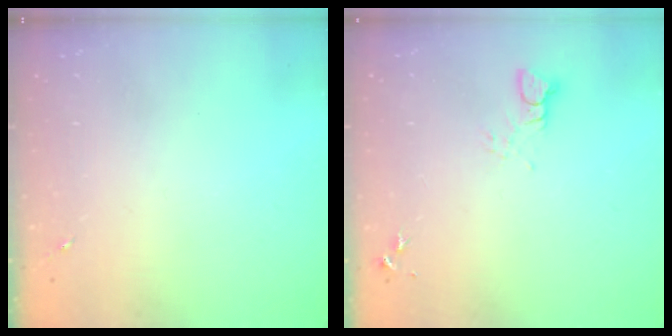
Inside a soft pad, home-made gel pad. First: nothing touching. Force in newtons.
{"total": 3.1, "press": 3.1, "slide": 0.4}